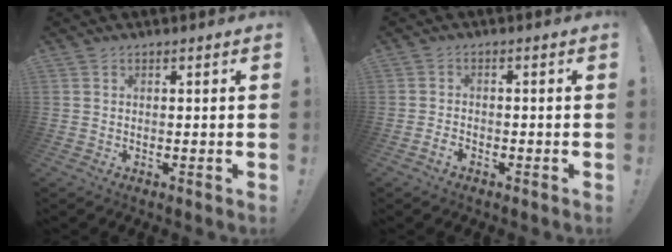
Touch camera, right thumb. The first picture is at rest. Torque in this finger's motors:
{"motor_torque": [0.46, -0.18, 0.10, -0.18, 0.00]}